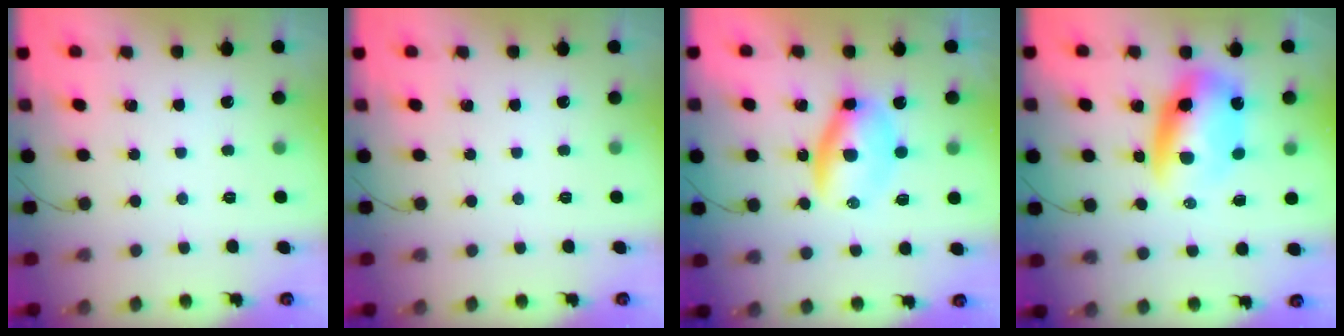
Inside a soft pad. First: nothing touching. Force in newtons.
{"total": 0.0}
{"total": 6.1, "press": 6.0, "slide": 1.3}
{"total": 10.2, "press": 10.0, "slide": 2.3}